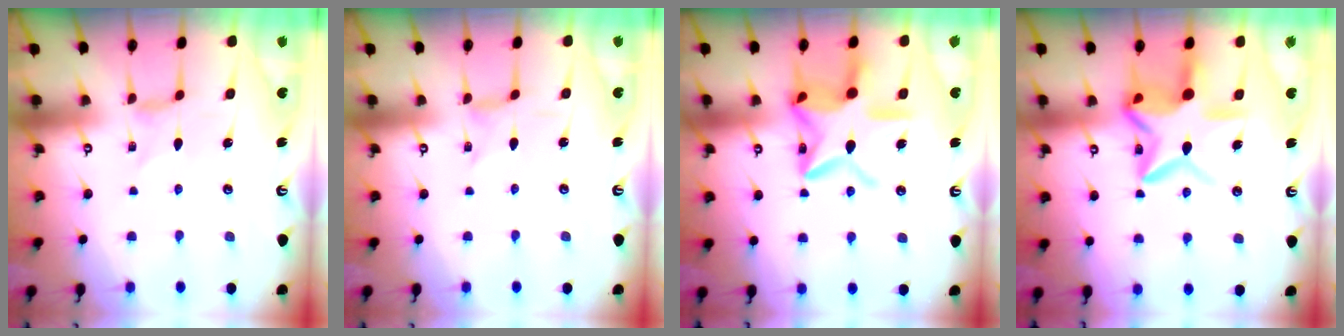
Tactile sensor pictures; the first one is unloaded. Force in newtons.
{"total": 0.0}
{"total": 18.6, "press": 18.5, "slide": 1.4}
{"total": 16.0, "press": 16.0, "slide": 1.7}